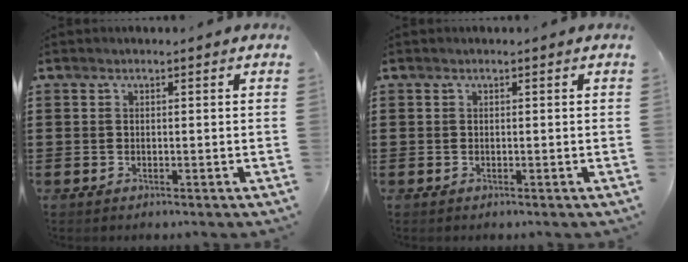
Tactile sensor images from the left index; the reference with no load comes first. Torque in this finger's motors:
{"motor_torque": [0.00, 0.00, 0.00, -0.01]}